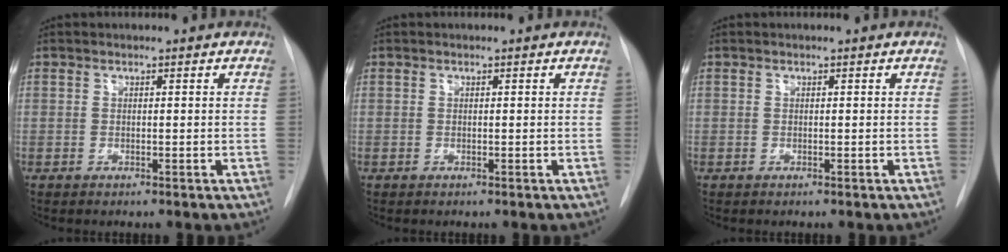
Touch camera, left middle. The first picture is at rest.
{"total": 0.0}
{"total": 0.0}